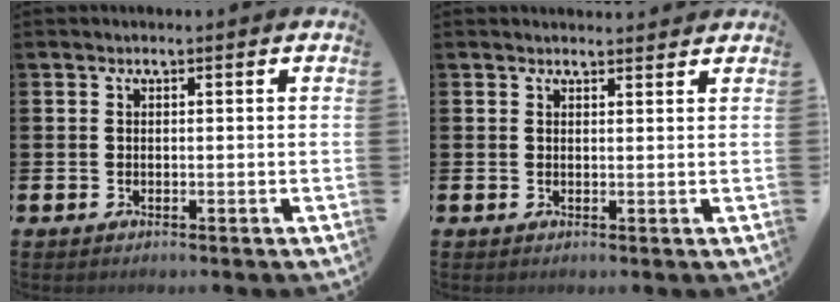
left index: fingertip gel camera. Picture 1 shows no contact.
{"total": 1.5, "force": [1.5, 0.2, 0.0], "torque": [0.010, -0.007, 0.024]}